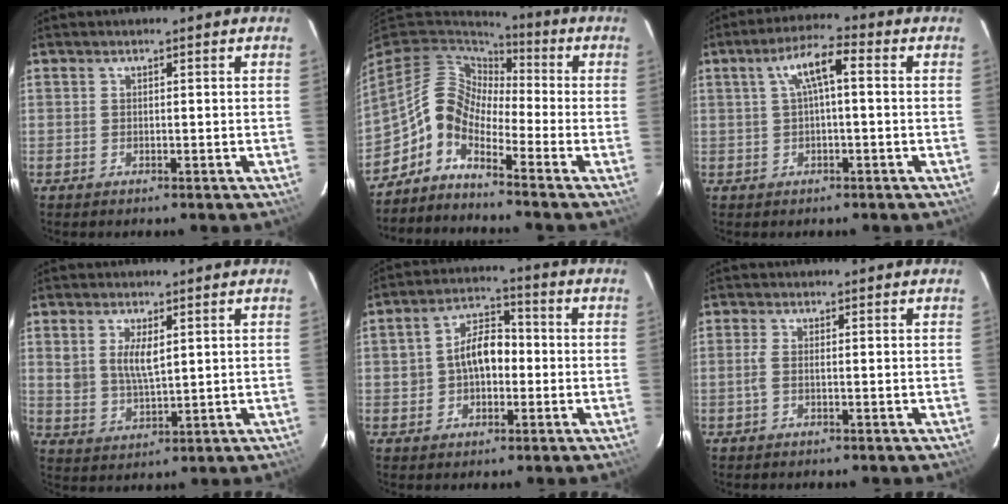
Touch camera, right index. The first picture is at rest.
{"total": 7.9, "force": [-4.5, 4.0, 5.2], "torque": [-0.097, 0.022, -0.110]}
{"total": 6.1, "force": [0.9, 1.4, 5.9], "torque": [-0.112, 0.018, 0.021]}
{"total": 5.9, "force": [2.0, 2.7, 4.9], "torque": [-0.094, -0.003, 0.045]}
{"total": 8.2, "force": [-0.7, 5.4, 6.1], "torque": [-0.108, 0.028, -0.004]}
{"total": 1.6, "force": [-0.4, 0.1, 1.5], "torque": [-0.033, 0.000, -0.009]}